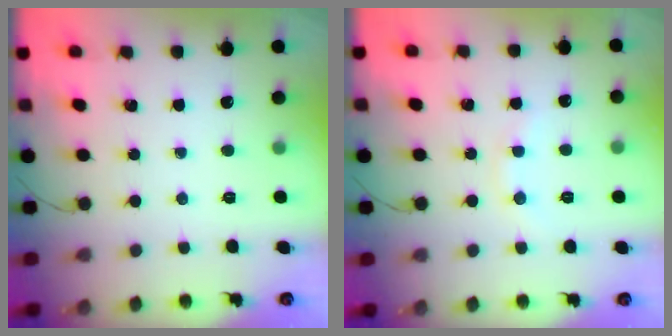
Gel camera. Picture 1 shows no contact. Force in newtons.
{"total": 4.7, "press": 4.5, "slide": 1.4}